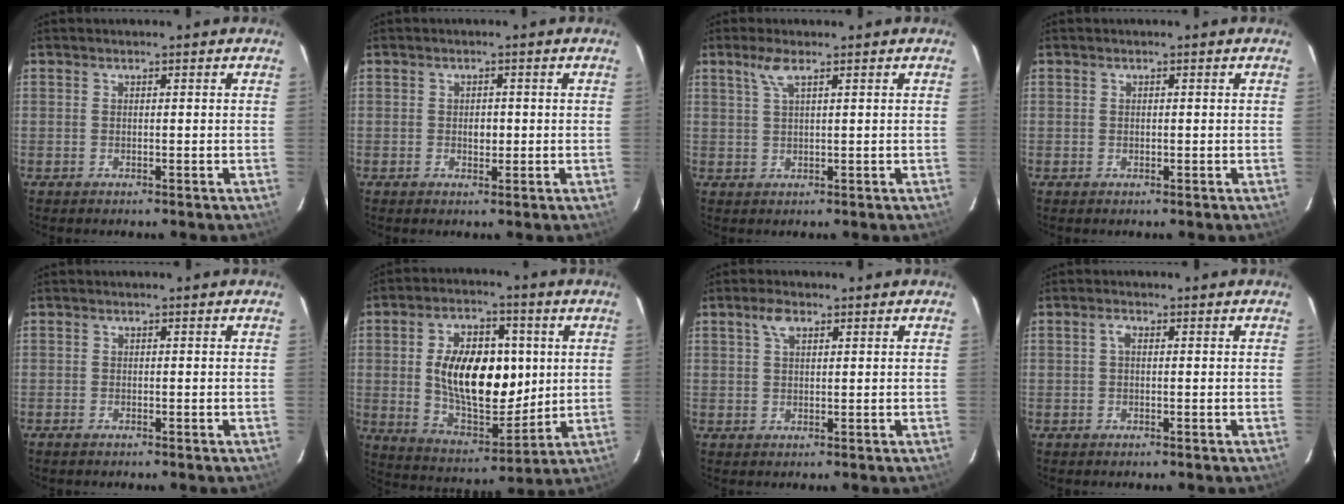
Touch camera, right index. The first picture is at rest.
{"total": 2.1, "force": [-0.1, 1.5, 1.4], "torque": [-0.022, 0.003, -0.003]}
{"total": 2.9, "force": [1.8, 0.4, 2.3], "torque": [-0.049, 0.006, 0.038]}
{"total": 0.8, "force": [0.1, 0.5, 0.6], "torque": [-0.011, 0.002, 0.003]}
{"total": 0.9, "force": [-0.8, 0.4, 0.2], "torque": [-0.008, -0.002, -0.017]}
{"total": 18.0, "force": [2.0, 10.1, 14.8], "torque": [-0.258, 0.009, 0.047]}
{"total": 2.9, "force": [1.4, 1.4, 2.0], "torque": [-0.039, 0.008, 0.027]}
{"total": 1.2, "force": [0.1, 0.6, 1.0], "torque": [-0.020, 0.007, -0.001]}